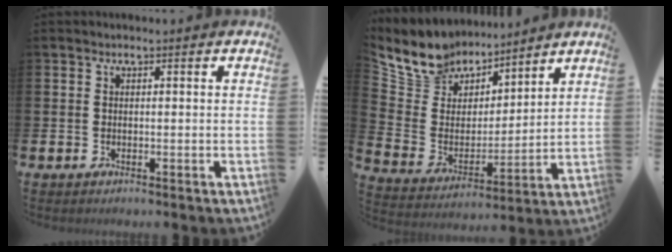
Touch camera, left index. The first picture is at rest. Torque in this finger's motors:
{"motor_torque": [1.42, -0.72, 0.20, 0.01]}